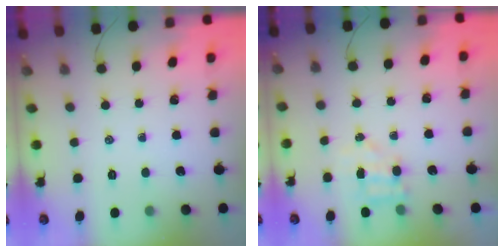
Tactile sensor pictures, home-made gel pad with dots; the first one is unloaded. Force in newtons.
{"total": 4.0, "press": 4.0, "slide": 0.6}